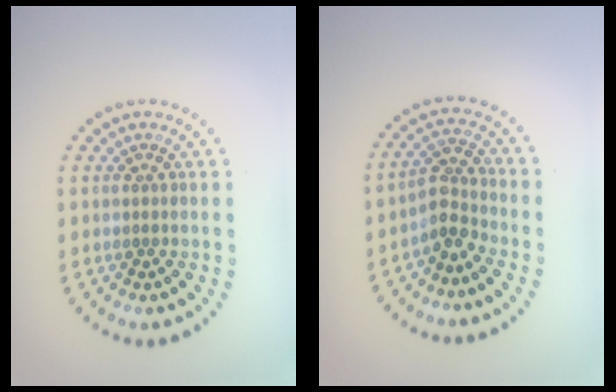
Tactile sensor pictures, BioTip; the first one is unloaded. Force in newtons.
{"total": 2.6, "press": 2.0, "slide": 1.7}